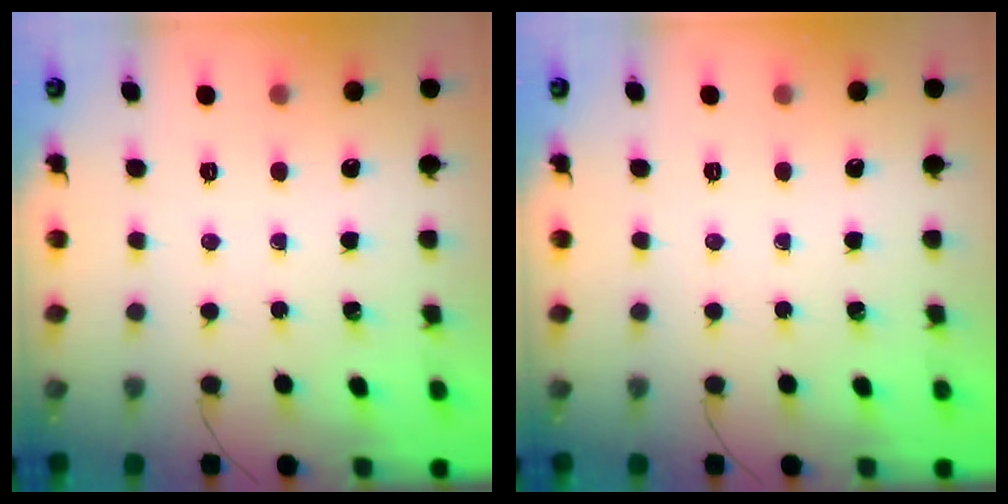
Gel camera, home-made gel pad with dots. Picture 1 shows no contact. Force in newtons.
{"total": 0.0}